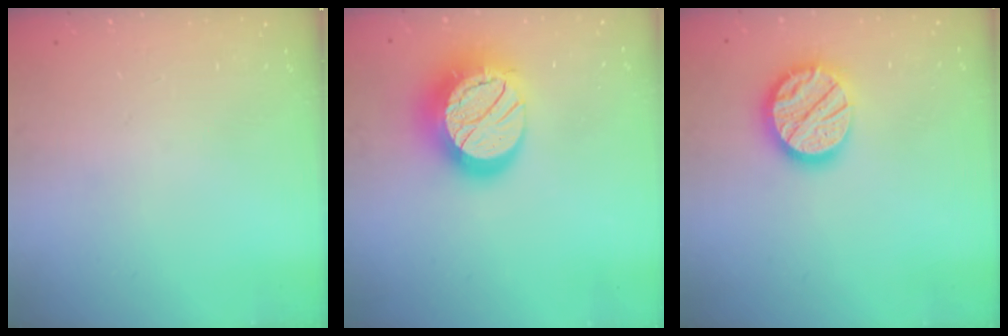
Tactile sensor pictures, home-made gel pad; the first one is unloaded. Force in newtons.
{"total": 21.0, "press": 20.9, "slide": 1.0}
{"total": 15.1, "press": 15.0, "slide": 1.3}